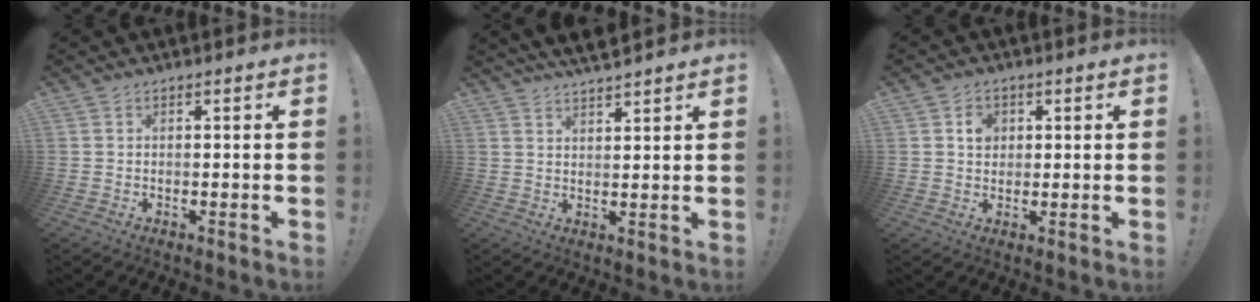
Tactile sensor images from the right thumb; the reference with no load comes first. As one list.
[{"total": 4.7, "force": [4.3, 0.6, 1.8], "torque": [-0.035, -0.024, 0.080]}, {"total": 4.2, "force": [1.3, 3.5, 1.9], "torque": [-0.013, -0.003, 0.018]}]